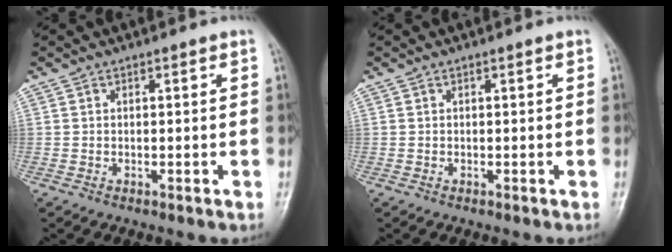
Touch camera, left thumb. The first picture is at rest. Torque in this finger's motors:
{"motor_torque": [0.02, 0.02, -0.03, -0.07, 0.00]}